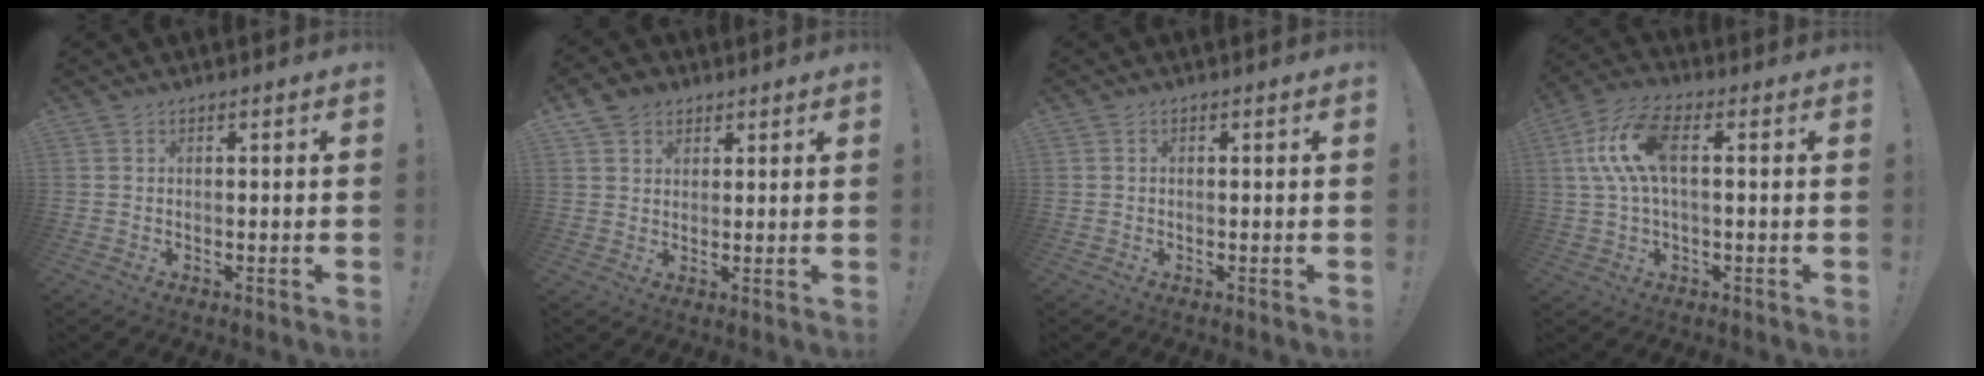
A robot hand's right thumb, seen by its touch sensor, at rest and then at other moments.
{"total": 5.5, "force": [3.2, 4.2, 1.4], "torque": [-0.015, -0.012, 0.062]}
{"total": 0.0}
{"total": 12.6, "force": [1.6, 5.6, 11.2], "torque": [-0.234, 0.009, 0.030]}